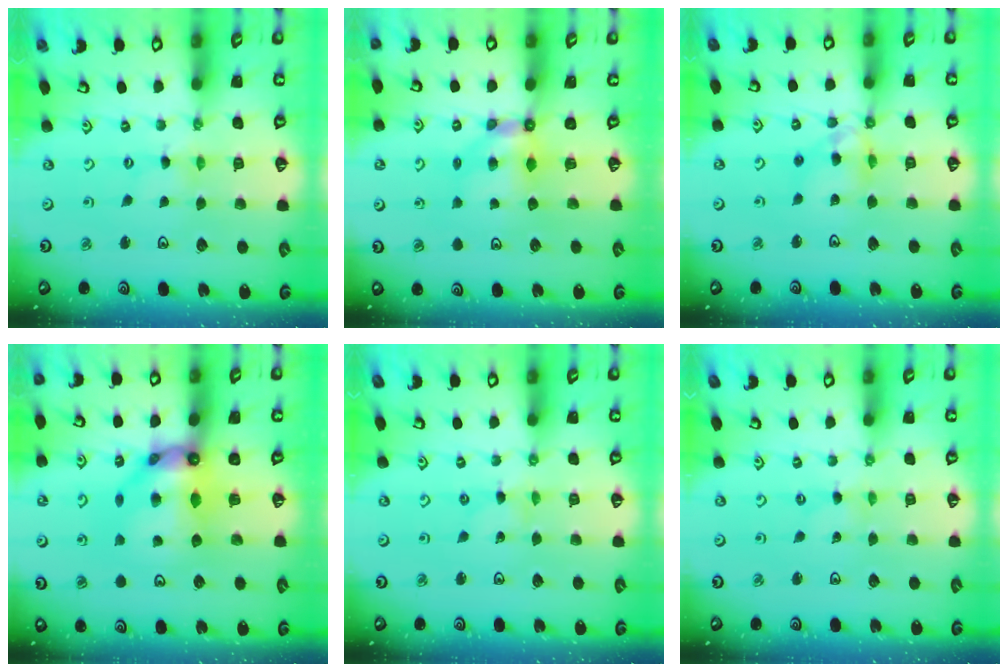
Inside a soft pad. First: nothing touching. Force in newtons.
{"total": 5.3, "press": 5.3, "slide": 0.2}
{"total": 10.9, "press": 10.9, "slide": 0.8}
{"total": 12.4, "press": 12.3, "slide": 1.1}
{"total": 0.0}
{"total": 0.0}